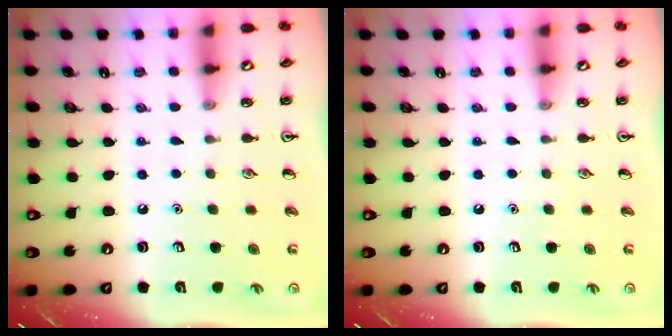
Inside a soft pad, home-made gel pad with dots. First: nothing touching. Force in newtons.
{"total": 0.0}